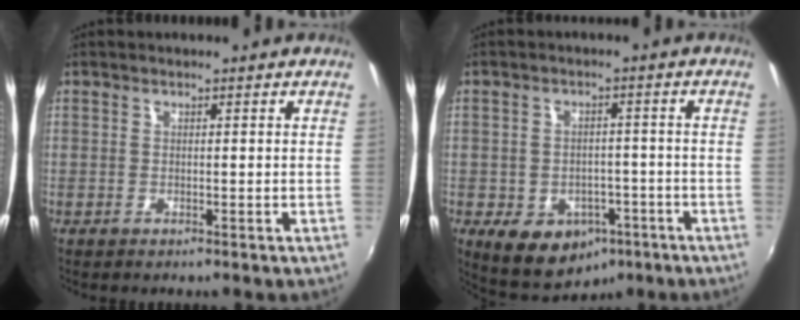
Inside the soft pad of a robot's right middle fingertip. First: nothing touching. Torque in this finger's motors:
{"motor_torque": [1.04, -0.89, 0.12, 0.05]}